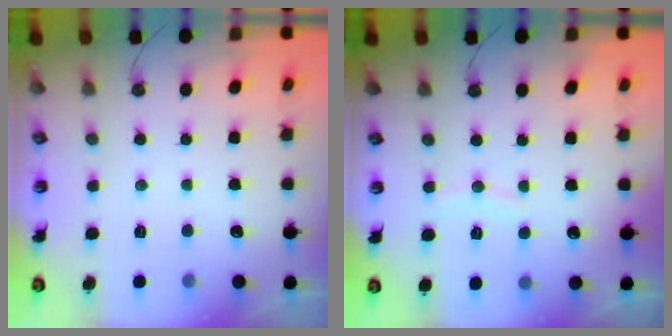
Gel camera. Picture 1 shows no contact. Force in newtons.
{"total": 5.1, "press": 5.0, "slide": 0.5}